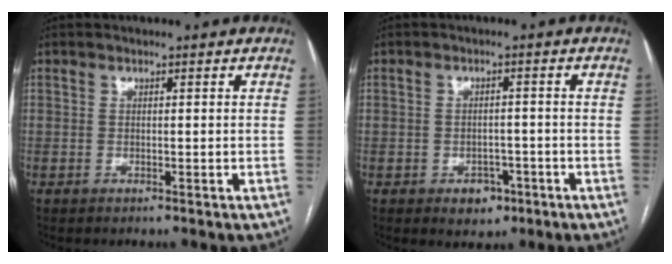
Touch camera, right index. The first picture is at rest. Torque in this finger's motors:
{"motor_torque": [-0.27, 0.25, -0.27, -0.14]}